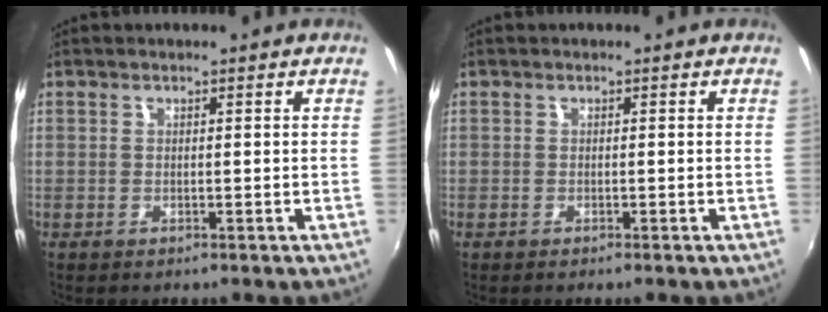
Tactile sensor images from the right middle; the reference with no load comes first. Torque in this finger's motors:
{"motor_torque": [-0.24, -0.14, -0.01, -0.01]}